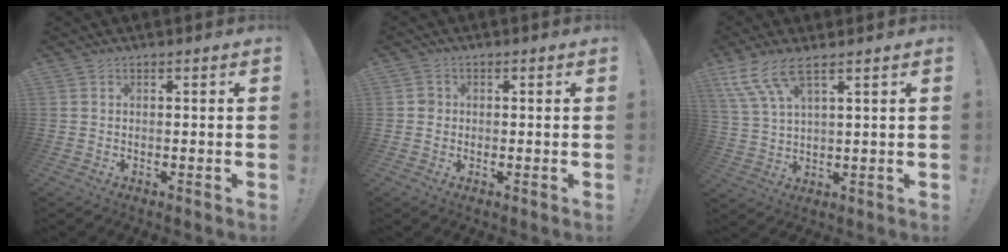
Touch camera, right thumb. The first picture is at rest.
{"total": 2.1, "force": [-0.2, 2.0, 0.6], "torque": [-0.009, 0.007, -0.003]}
{"total": 9.4, "force": [6.3, 2.4, 6.5], "torque": [-0.143, -0.019, 0.124]}